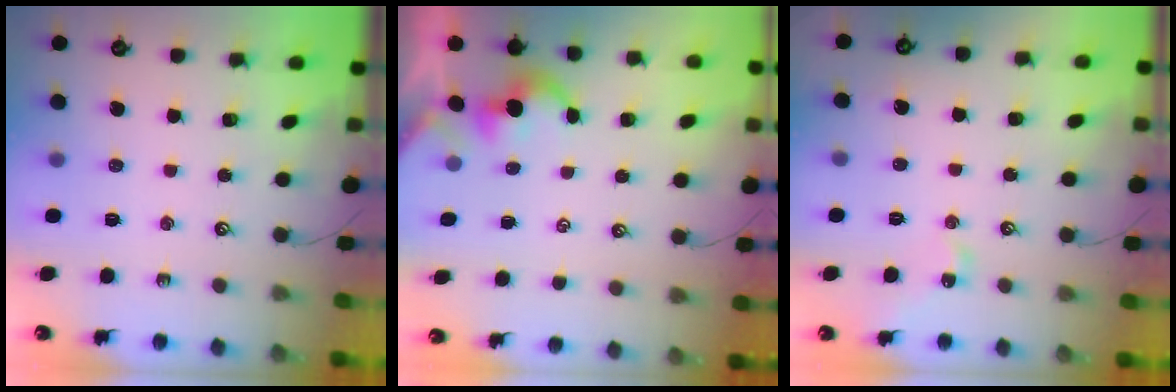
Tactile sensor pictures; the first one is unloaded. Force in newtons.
{"total": 2.9, "press": 2.9, "slide": 0.2}
{"total": 3.5, "press": 3.4, "slide": 0.9}